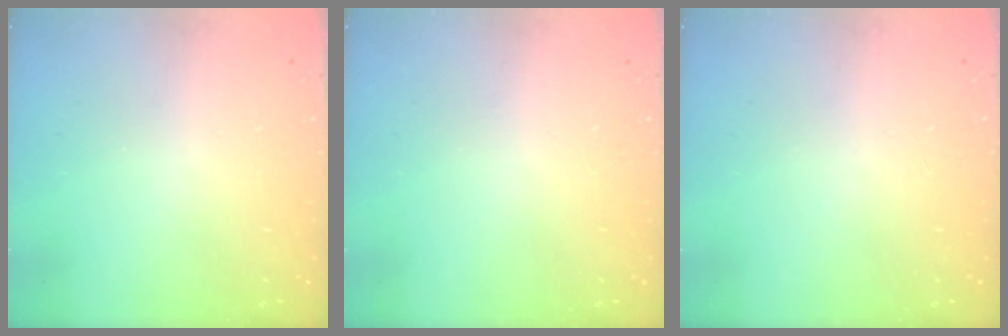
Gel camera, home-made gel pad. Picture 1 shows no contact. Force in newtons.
{"total": 0.0}
{"total": 0.0}